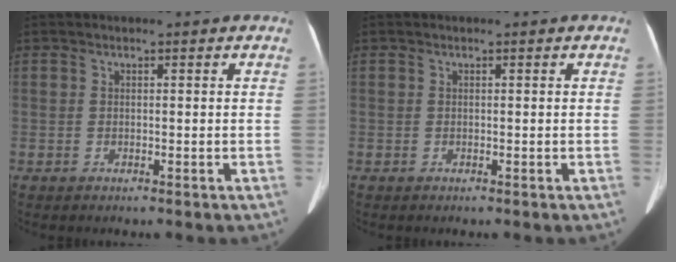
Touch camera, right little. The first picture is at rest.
{"total": 0.0}